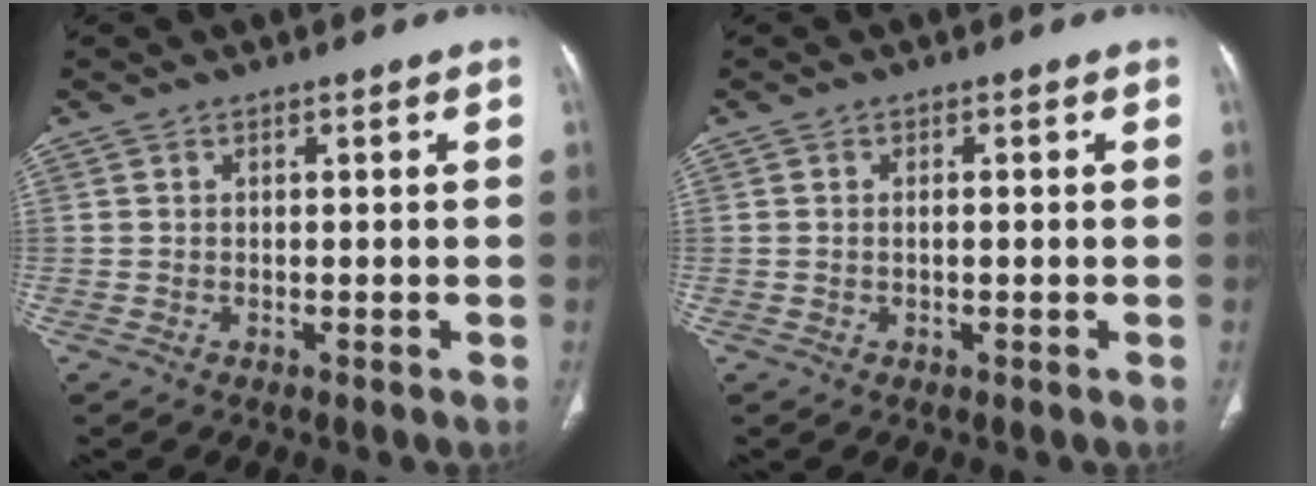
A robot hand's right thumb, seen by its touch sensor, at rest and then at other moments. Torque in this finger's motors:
{"motor_torque": [-0.28, 0.36, -0.11, 0.10, 0.06]}